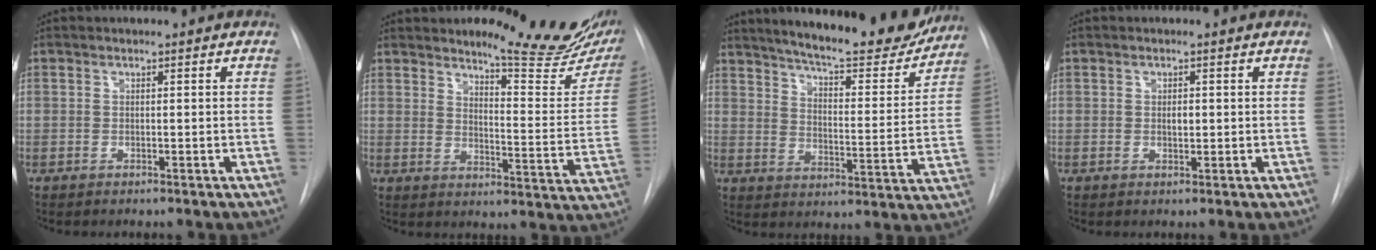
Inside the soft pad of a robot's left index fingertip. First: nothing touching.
{"total": 16.1, "force": [13.3, 2.3, 8.8], "torque": [-0.104, -0.083, 0.160]}
{"total": 21.5, "force": [19.0, 3.5, 9.5], "torque": [-0.143, -0.047, 0.247]}
{"total": 1.3, "force": [-0.7, 0.6, 1.0], "torque": [-0.016, -0.007, -0.008]}